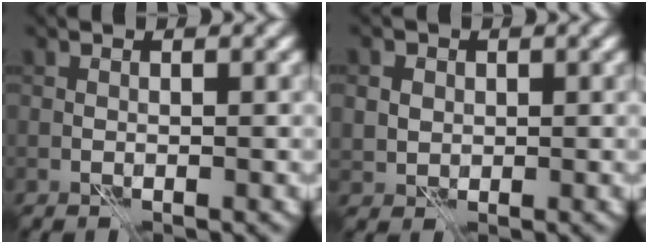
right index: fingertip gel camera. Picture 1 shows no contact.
{"total": 2.8, "force": [0.9, 2.5, 1.0], "torque": [-0.019, 0.008, 0.012]}